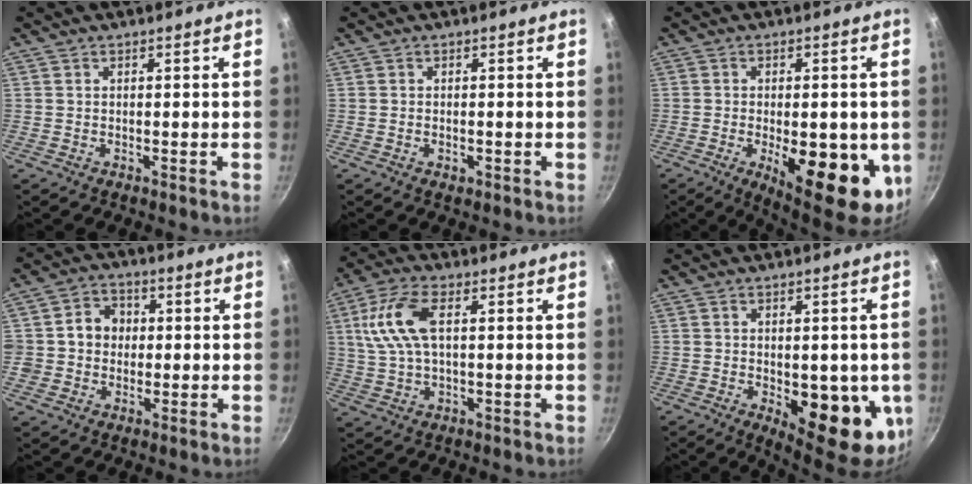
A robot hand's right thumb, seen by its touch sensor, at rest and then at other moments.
{"total": 1.1, "force": [-0.4, 0.7, 0.8], "torque": [-0.014, 0.001, -0.005]}
{"total": 16.7, "force": [-3.9, 7.1, 14.6], "torque": [-0.165, -0.007, -0.040]}
{"total": 7.0, "force": [0.3, 6.3, 2.9], "torque": [-0.010, 0.008, -0.006]}
{"total": 10.5, "force": [2.2, 5.1, 8.9], "torque": [-0.184, 0.015, 0.039]}
{"total": 16.5, "force": [-3.2, 7.6, 14.3], "torque": [-0.136, -0.020, -0.029]}